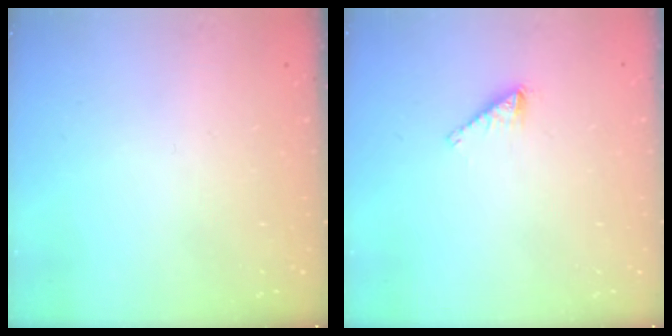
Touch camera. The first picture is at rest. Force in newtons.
{"total": 1.7, "press": 1.7, "slide": 0.2}